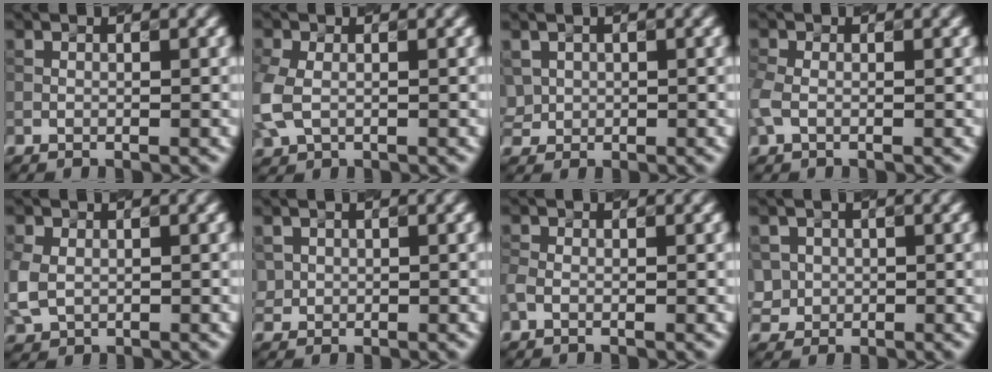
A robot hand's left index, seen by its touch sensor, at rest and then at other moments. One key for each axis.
{"total": 4.0, "fx": -0.5, "fy": 3.0, "fz": 2.6, "tx": -0.085, "ty": -0.005, "tz": -0.013}
{"total": 1.6, "fx": 0.5, "fy": 1.5, "fz": 0.2, "tx": -0.008, "ty": 0.002, "tz": 0.012}
{"total": 2.1, "fx": -0.3, "fy": 1.5, "fz": 1.5, "tx": -0.049, "ty": 0.002, "tz": -0.014}
{"total": 3.8, "fx": -0.3, "fy": 3.2, "fz": 2.1, "tx": -0.069, "ty": -0.006, "tz": 0.001}
{"total": 1.1, "fx": 0.3, "fy": 1.0, "fz": -0.2, "tx": 0.004, "ty": 0.000, "tz": 0.006}
{"total": 1.1, "fx": -0.5, "fy": 0.8, "fz": 0.7, "tx": -0.022, "ty": 0.000, "tz": -0.013}
{"total": 2.2, "fx": 0.2, "fy": 2.2, "fz": 0.0, "tx": -0.001, "ty": 0.001, "tz": 0.010}